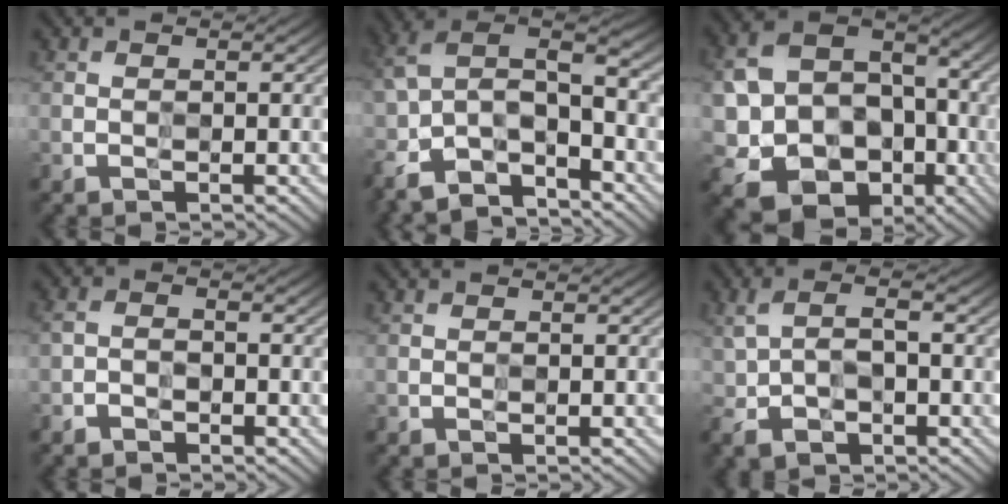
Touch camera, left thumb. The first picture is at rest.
{"total": 11.5, "force": [-6.7, 5.0, 7.9], "torque": [-0.167, -0.010, -0.124]}
{"total": 16.4, "force": [-4.2, 13.2, 8.8], "torque": [-0.176, -0.025, -0.071]}
{"total": 2.0, "force": [-1.5, 1.0, 0.9], "torque": [-0.019, 0.003, -0.034]}
{"total": 0.0}
{"total": 5.3, "force": [-1.0, 3.2, 4.1], "torque": [-0.094, 0.005, -0.019]}